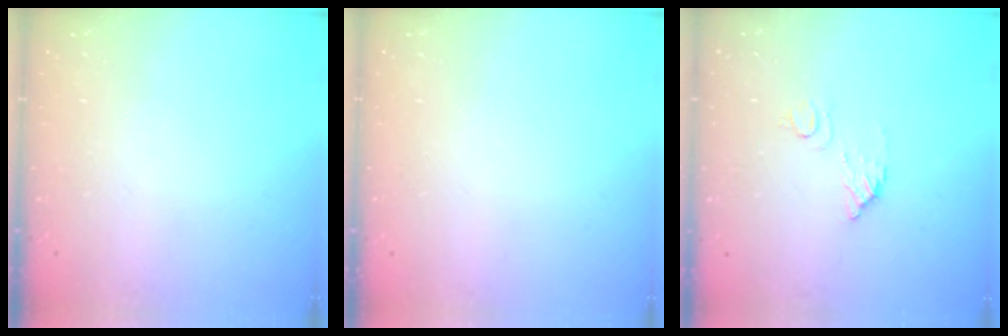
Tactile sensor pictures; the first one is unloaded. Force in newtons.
{"total": 0.0}
{"total": 6.2, "press": 6.1, "slide": 0.4}